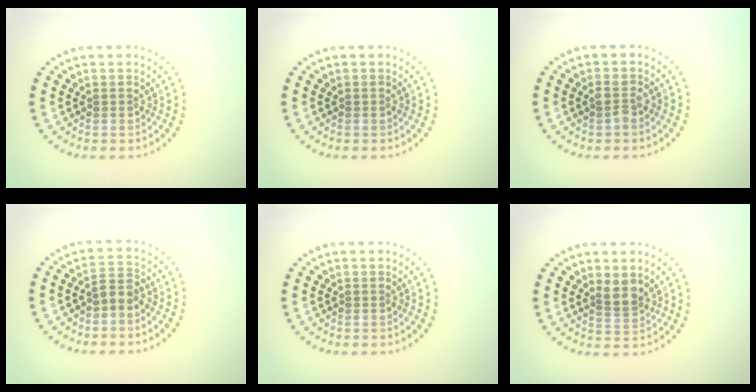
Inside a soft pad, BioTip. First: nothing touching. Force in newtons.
{"total": 0.0}
{"total": 1.1, "press": 1.1, "slide": 0.2}
{"total": 1.7, "press": 1.4, "slide": 0.9}
{"total": 0.0}
{"total": 2.1, "press": 1.7, "slide": 1.3}